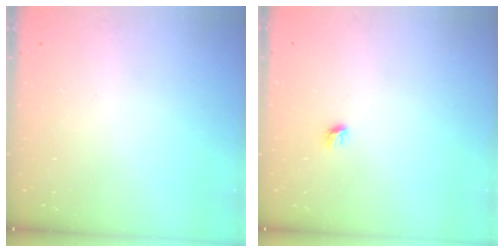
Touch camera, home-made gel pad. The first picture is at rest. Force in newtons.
{"total": 3.9, "press": 3.8, "slide": 0.9}